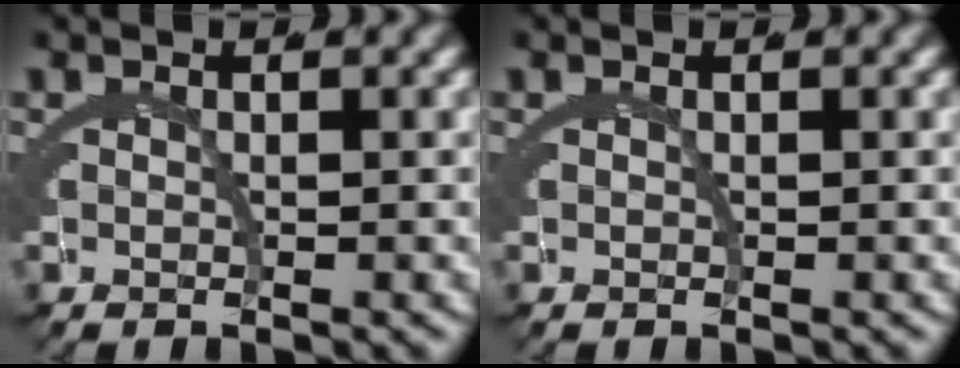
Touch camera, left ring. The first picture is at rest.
{"total": 0.0}